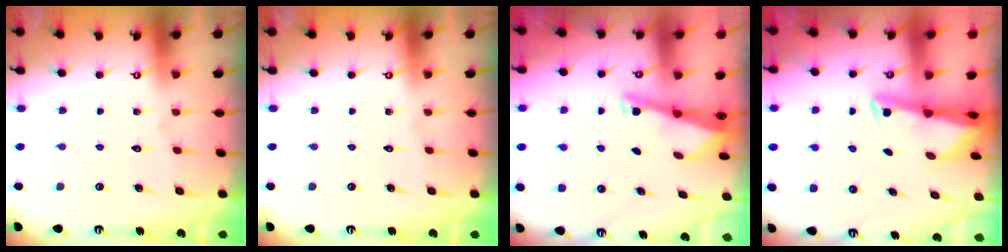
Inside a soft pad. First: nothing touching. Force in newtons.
{"total": 0.0}
{"total": 3.0, "press": 3.0, "slide": 0.3}
{"total": 2.2, "press": 2.2, "slide": 0.4}